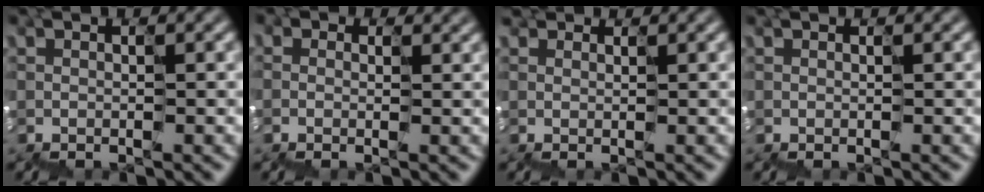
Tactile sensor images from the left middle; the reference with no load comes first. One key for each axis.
{"total": 0.8, "fx": 0.0, "fy": 0.7, "fz": 0.4, "tx": -0.012, "ty": 0.002, "tz": 0.002}
{"total": 0.8, "fx": 0.8, "fy": 0.2, "fz": -0.2, "tx": 0.005, "ty": 0.008, "tz": 0.012}
{"total": 0.0}